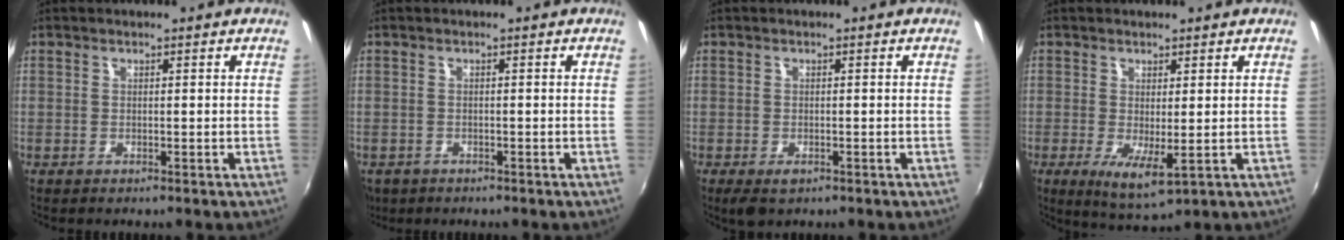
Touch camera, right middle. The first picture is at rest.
{"total": 4.7, "force": [-2.6, 3.3, 2.1], "torque": [-0.052, -0.014, -0.039]}
{"total": 3.0, "force": [-1.7, 1.6, 1.9], "torque": [-0.037, -0.012, -0.026]}
{"total": 5.6, "force": [-0.8, 1.6, 5.3], "torque": [-0.094, -0.018, -0.006]}